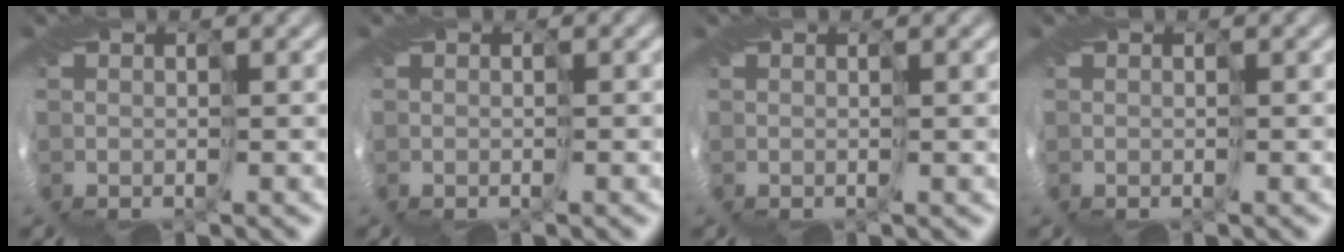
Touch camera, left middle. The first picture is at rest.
{"total": 0.0}
{"total": 0.9, "force": [0.3, -0.1, 0.9], "torque": [-0.009, 0.004, 0.004]}
{"total": 0.0}